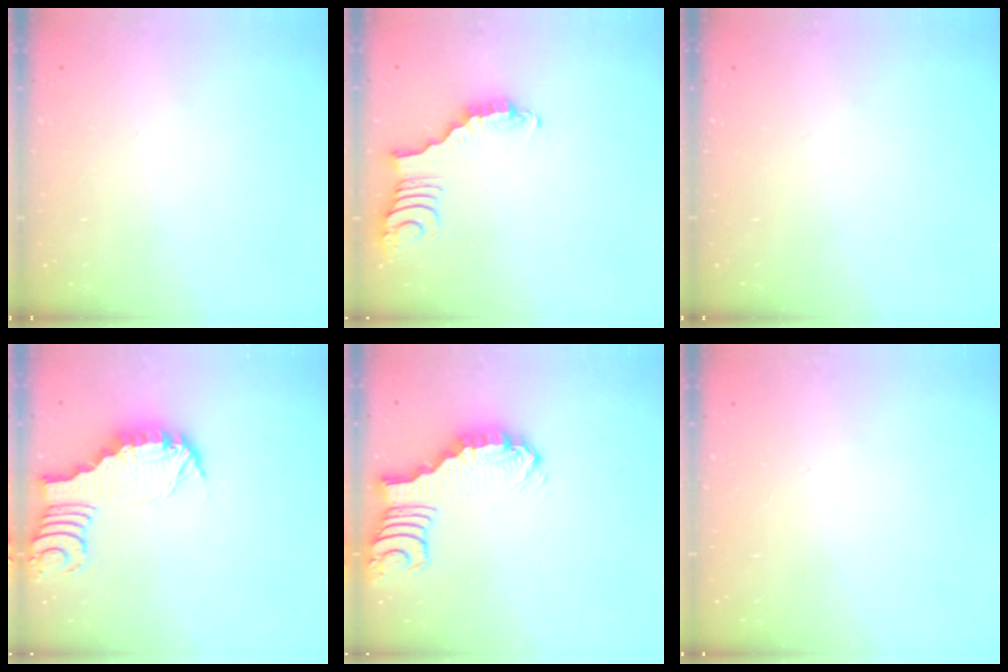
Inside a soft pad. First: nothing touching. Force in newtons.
{"total": 2.2, "press": 2.2, "slide": 0.4}
{"total": 0.0}
{"total": 2.9, "press": 2.9, "slide": 0.3}
{"total": 2.8, "press": 2.7, "slide": 0.4}
{"total": 0.0}